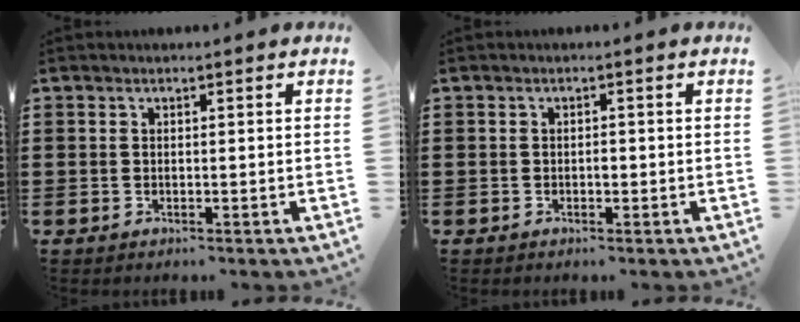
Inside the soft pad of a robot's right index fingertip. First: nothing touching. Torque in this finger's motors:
{"motor_torque": [0.33, -0.25, 0.02, 0.04]}